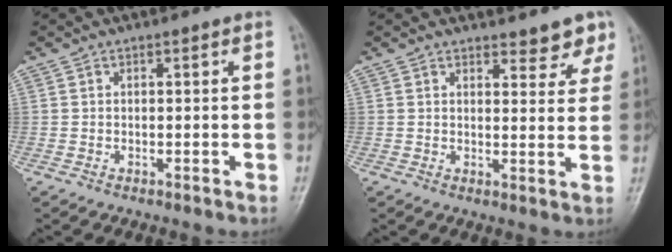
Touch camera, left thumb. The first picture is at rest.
{"total": 5.4, "force": [4.7, 2.1, 1.5], "torque": [0.012, -0.031, 0.049]}